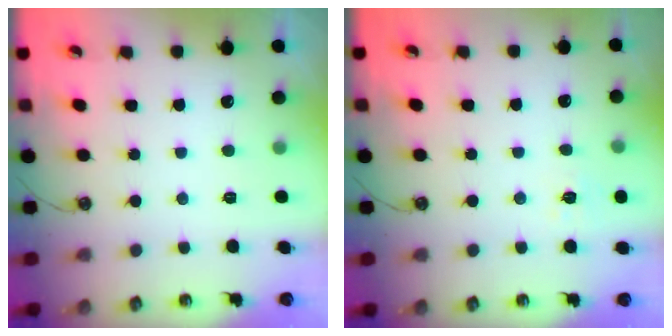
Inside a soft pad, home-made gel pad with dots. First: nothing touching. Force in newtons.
{"total": 5.8, "press": 5.8, "slide": 0.5}